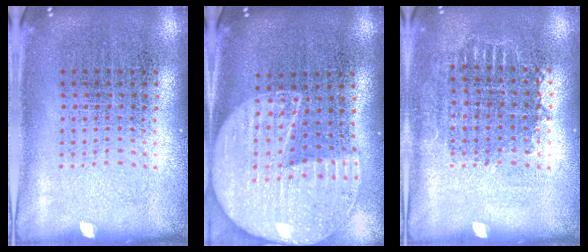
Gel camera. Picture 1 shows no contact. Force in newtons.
{"total": 2.0, "press": 1.8, "slide": 0.8}
{"total": 0.9, "press": 0.9, "slide": 0.2}